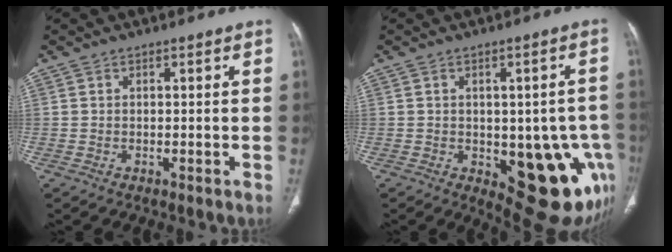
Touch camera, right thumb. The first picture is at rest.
{"total": 17.2, "force": [-5.4, 8.3, 14.0], "torque": [-0.107, 0.009, -0.044]}